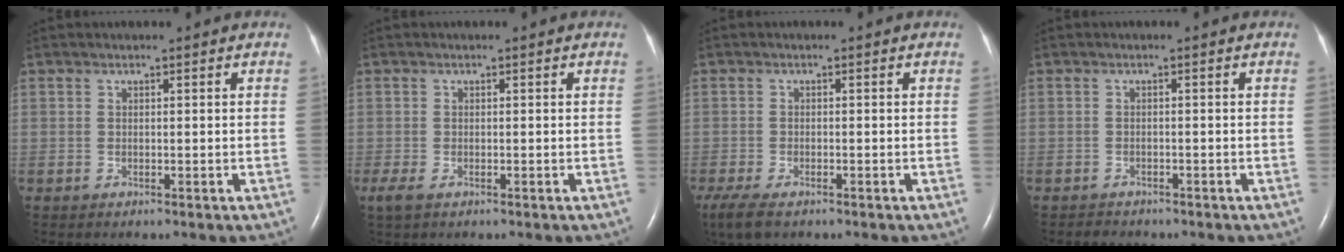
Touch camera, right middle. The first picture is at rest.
{"total": 2.4, "force": [-1.3, 1.1, 1.7], "torque": [-0.045, -0.007, -0.022]}
{"total": 6.3, "force": [-4.4, 2.4, 3.8], "torque": [-0.075, -0.017, -0.074]}
{"total": 1.9, "force": [-1.7, 0.8, 0.2], "torque": [-0.009, -0.002, -0.024]}